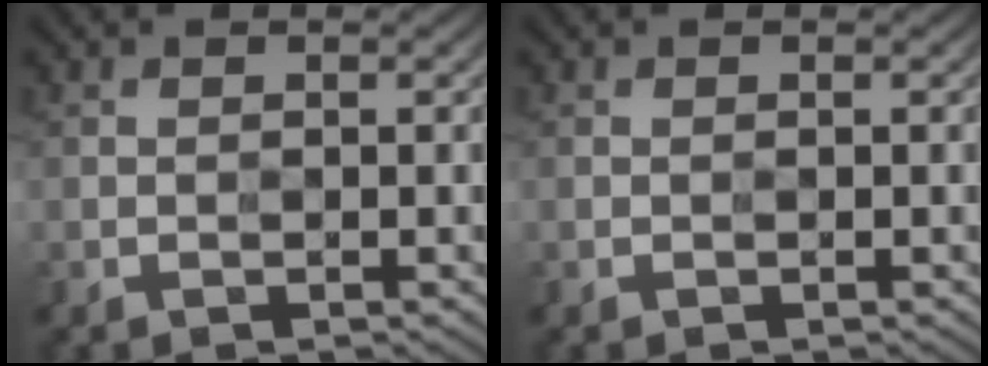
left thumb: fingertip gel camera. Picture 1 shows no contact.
{"total": 0.0}